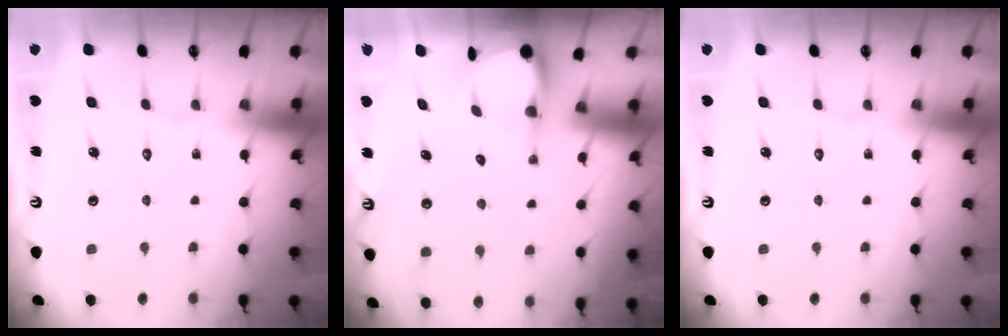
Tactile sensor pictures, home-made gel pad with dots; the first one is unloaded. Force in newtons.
{"total": 3.7, "press": 3.7, "slide": 0.2}
{"total": 0.0}